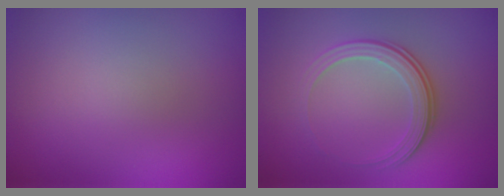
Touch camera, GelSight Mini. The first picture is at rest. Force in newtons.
{"total": 3.5, "press": 2.6, "slide": 2.4}